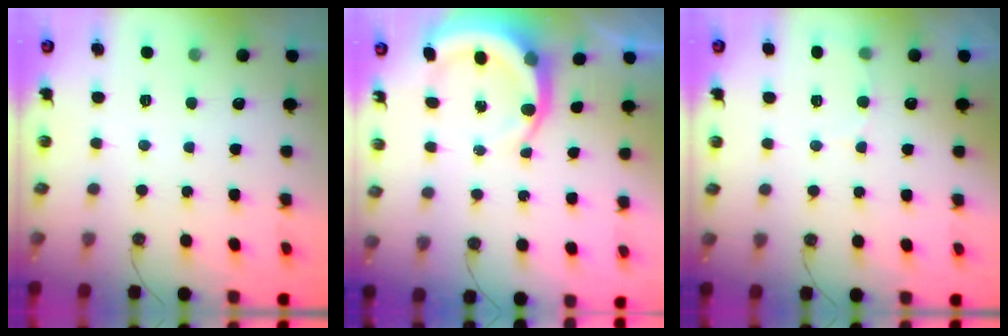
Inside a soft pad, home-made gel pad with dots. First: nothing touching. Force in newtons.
{"total": 8.4, "press": 8.2, "slide": 1.9}
{"total": 4.4, "press": 4.3, "slide": 1.2}